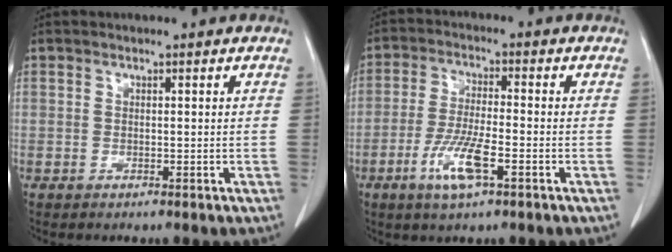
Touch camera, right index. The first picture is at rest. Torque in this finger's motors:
{"motor_torque": [0.61, -0.22, 0.42, 0.15]}